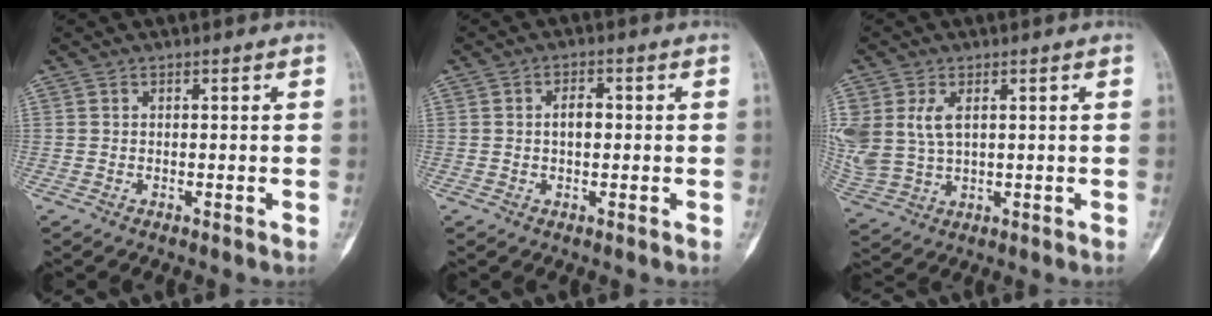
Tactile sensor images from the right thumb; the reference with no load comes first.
{"total": 3.1, "force": [0.2, 1.8, 2.5], "torque": [-0.037, 0.006, 0.004]}
{"total": 9.4, "force": [2.6, 6.0, 6.8], "torque": [-0.156, -0.002, 0.066]}